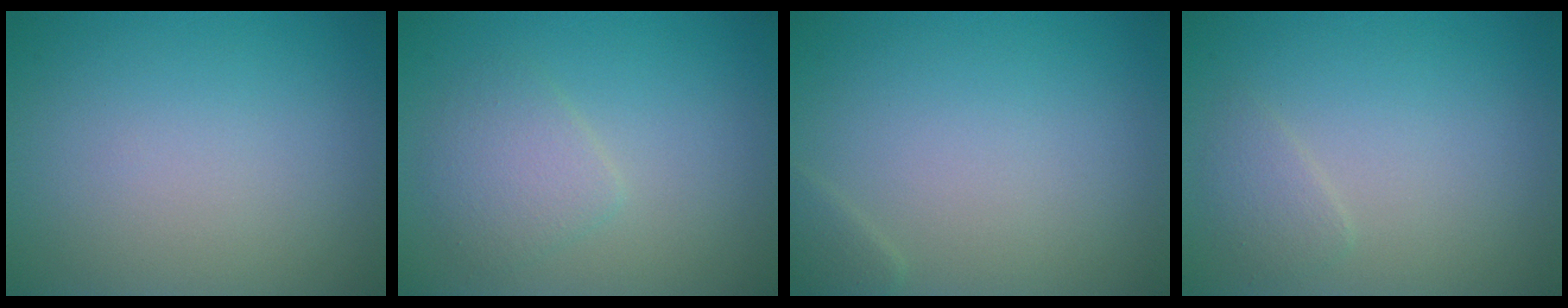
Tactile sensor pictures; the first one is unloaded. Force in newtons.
{"total": 2.4, "press": 2.4, "slide": 0.1}
{"total": 0.8, "press": 0.8, "slide": 0.1}
{"total": 1.3, "press": 1.3, "slide": 0.1}